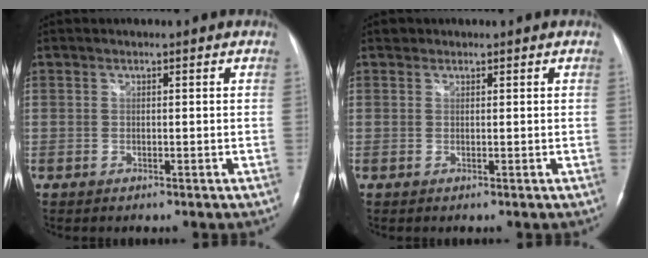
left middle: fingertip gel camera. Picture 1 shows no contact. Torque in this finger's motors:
{"motor_torque": [0.13, -0.10, -0.07, 0.00]}